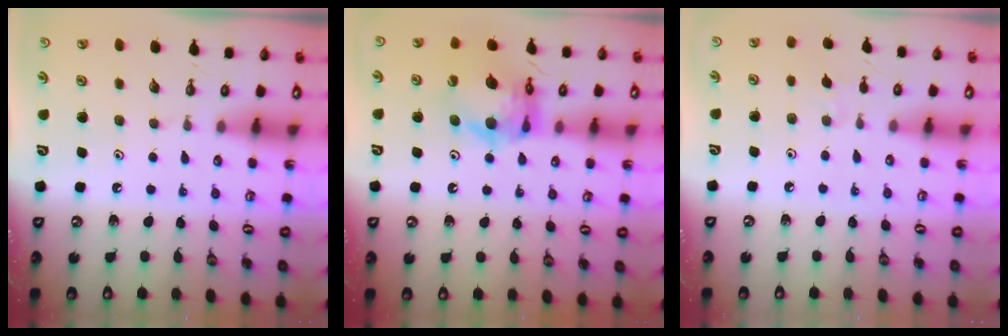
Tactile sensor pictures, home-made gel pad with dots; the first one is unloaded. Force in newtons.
{"total": 13.1, "press": 13.0, "slide": 1.3}
{"total": 3.8, "press": 3.7, "slide": 0.7}